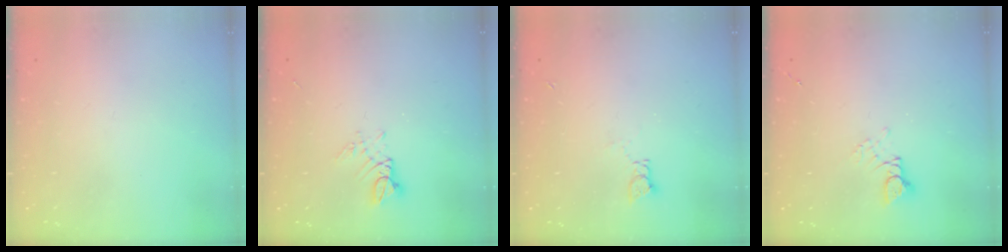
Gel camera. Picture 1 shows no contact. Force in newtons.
{"total": 3.6, "press": 3.6, "slide": 0.1}
{"total": 2.0, "press": 2.0, "slide": 0.2}
{"total": 2.7, "press": 2.7, "slide": 0.2}